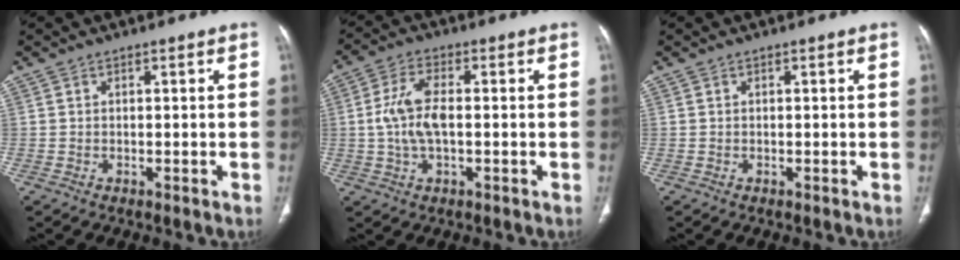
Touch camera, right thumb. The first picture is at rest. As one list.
[{"total": 8.0, "force": [-0.2, 3.7, 7.0], "torque": [-0.157, 0.014, -0.006]}, {"total": 0.0}]